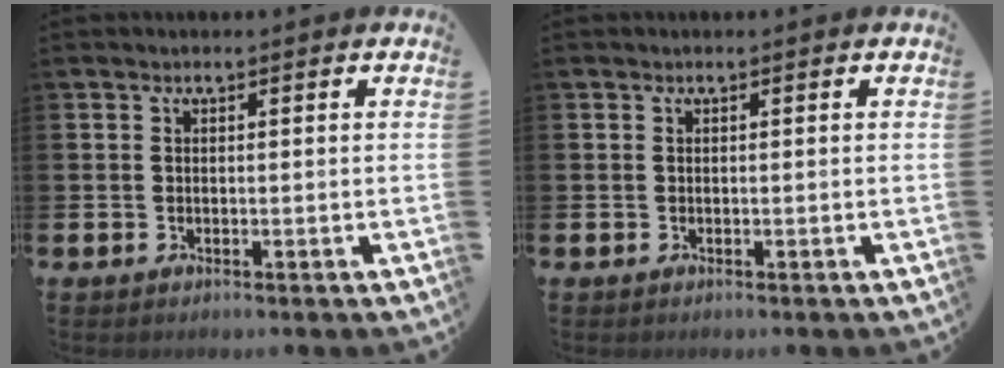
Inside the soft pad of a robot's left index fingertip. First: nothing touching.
{"total": 0.0}